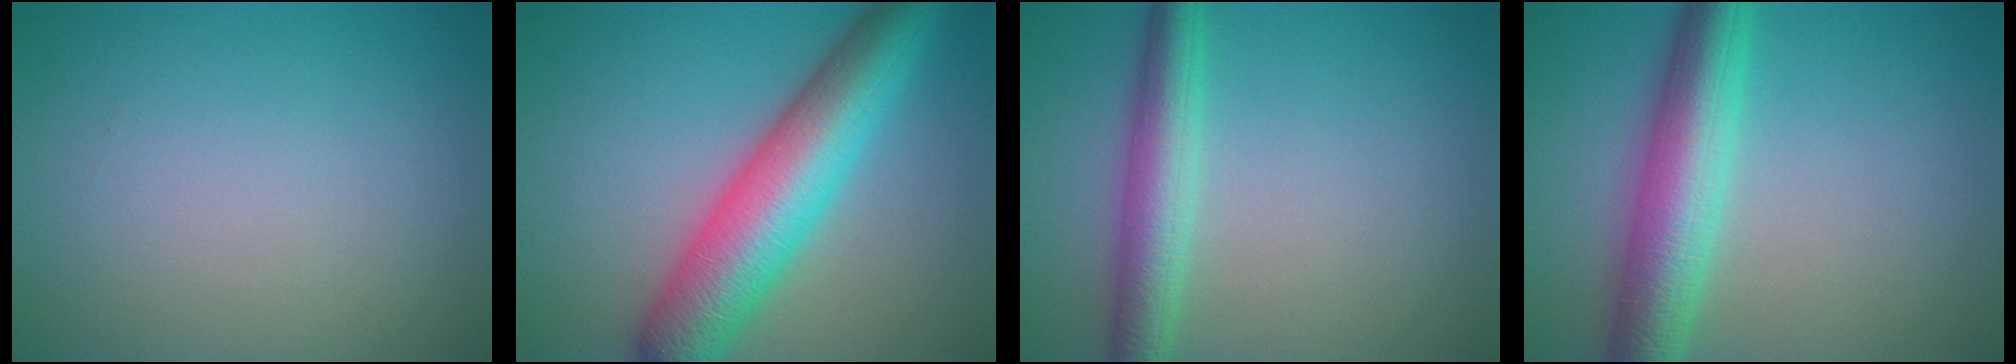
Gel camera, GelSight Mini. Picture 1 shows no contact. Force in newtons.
{"total": 9.5, "press": 9.5, "slide": 0.2}
{"total": 4.5, "press": 4.5, "slide": 0.1}
{"total": 7.1, "press": 7.1, "slide": 0.0}